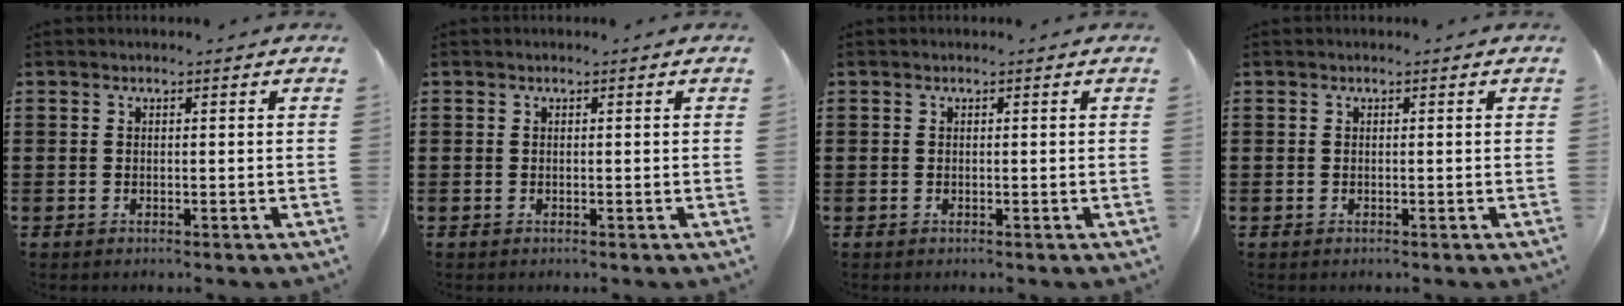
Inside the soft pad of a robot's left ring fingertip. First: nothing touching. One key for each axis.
{"total": 0.0}
{"total": 0.0}
{"total": 0.0}